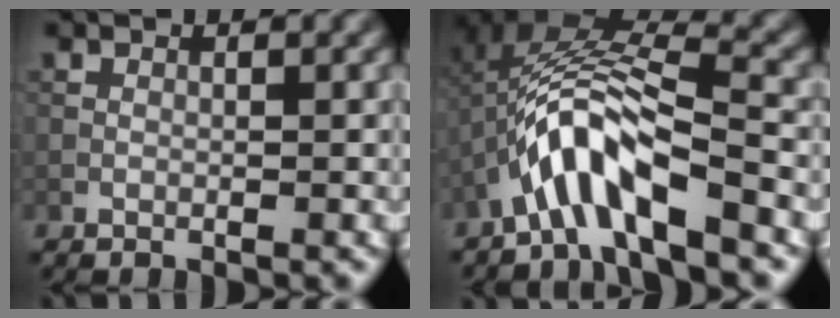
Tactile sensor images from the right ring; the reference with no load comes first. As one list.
[{"total": 7.4, "force": [-3.5, 2.3, 6.2], "torque": [-0.117, 0.017, -0.065]}]